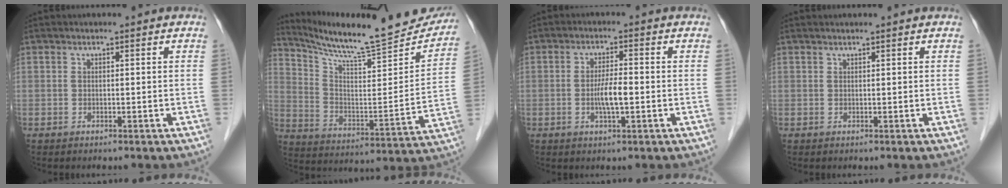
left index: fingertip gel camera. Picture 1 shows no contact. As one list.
[{"total": 22.7, "force": [21.1, 2.1, 8.1], "torque": [-0.133, -0.061, 0.305]}, {"total": 4.0, "force": [-0.9, 0.6, 3.9], "torque": [-0.076, -0.005, -0.017]}, {"total": 1.1, "force": [1.0, -0.2, 0.4], "torque": [-0.006, 0.010, 0.018]}]